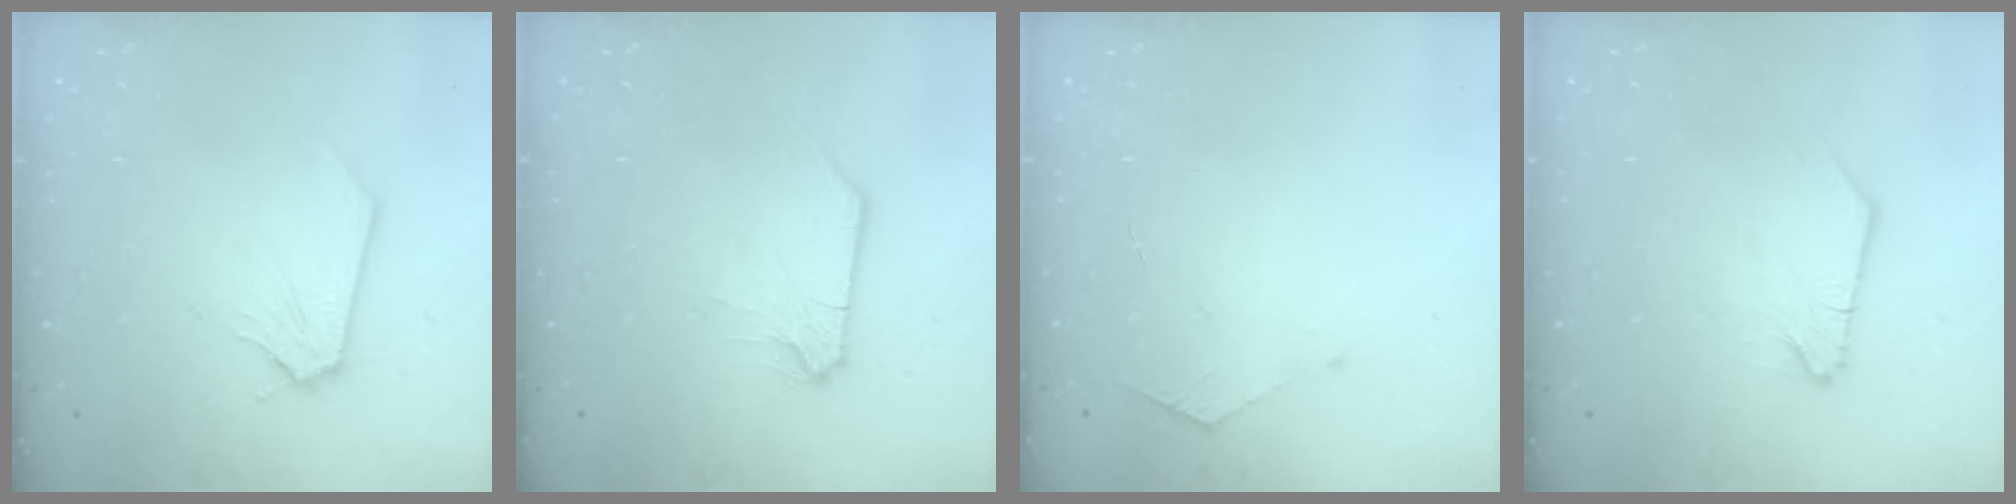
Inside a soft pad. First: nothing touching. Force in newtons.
{"total": 1.0, "press": 1.0, "slide": 0.2}
{"total": 4.4, "press": 4.3, "slide": 0.6}
{"total": 0.0}